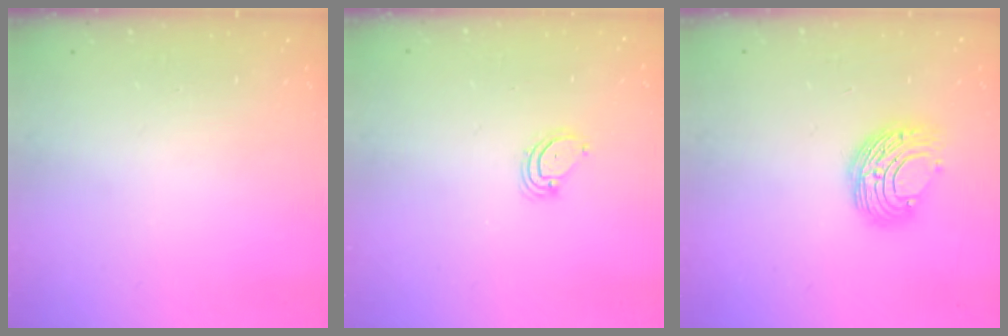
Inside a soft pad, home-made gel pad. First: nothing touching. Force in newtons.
{"total": 3.1, "press": 3.1, "slide": 0.3}
{"total": 9.1, "press": 9.1, "slide": 0.4}